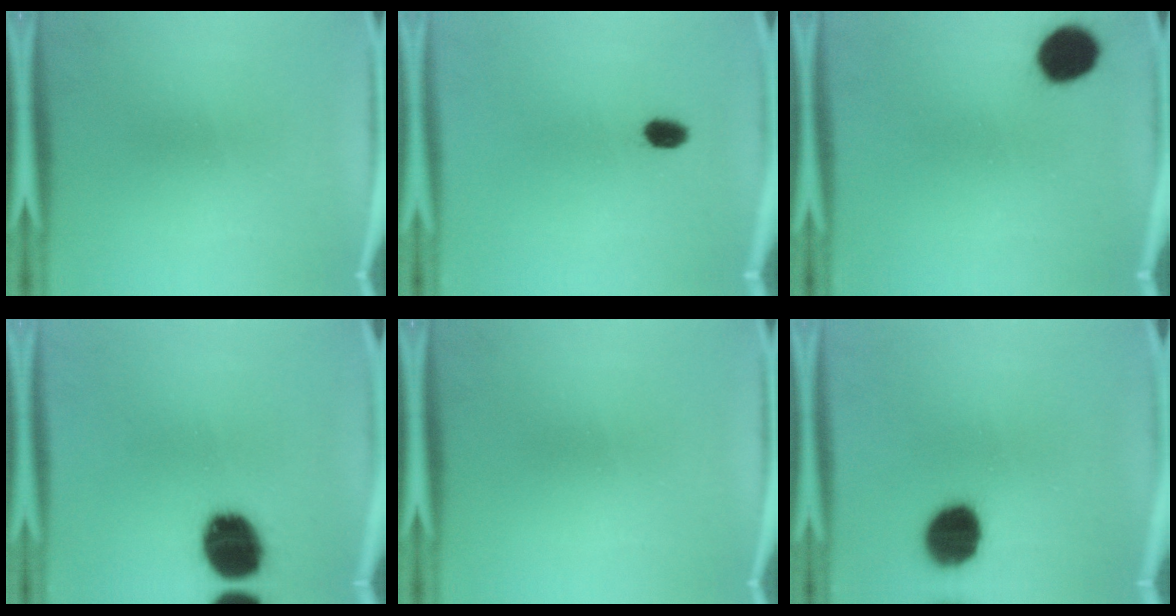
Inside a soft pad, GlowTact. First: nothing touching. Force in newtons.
{"total": 2.7}
{"total": 8.9}
{"total": 15.0}
{"total": 0.0}
{"total": 12.0}